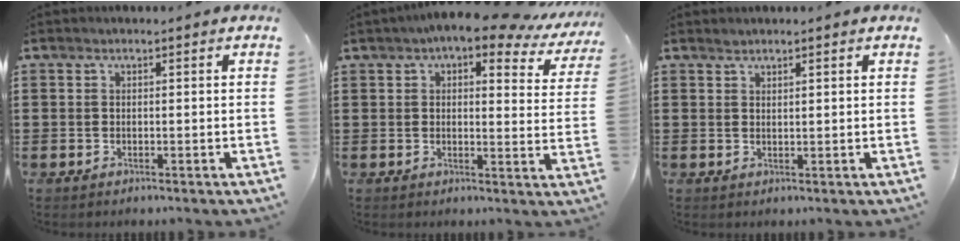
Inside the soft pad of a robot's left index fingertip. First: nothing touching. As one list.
[{"total": 6.0, "force": [4.5, 1.3, 3.8], "torque": [-0.073, -0.019, 0.071]}, {"total": 0.9, "force": [0.9, -0.1, 0.3], "torque": [-0.006, -0.001, 0.017]}]